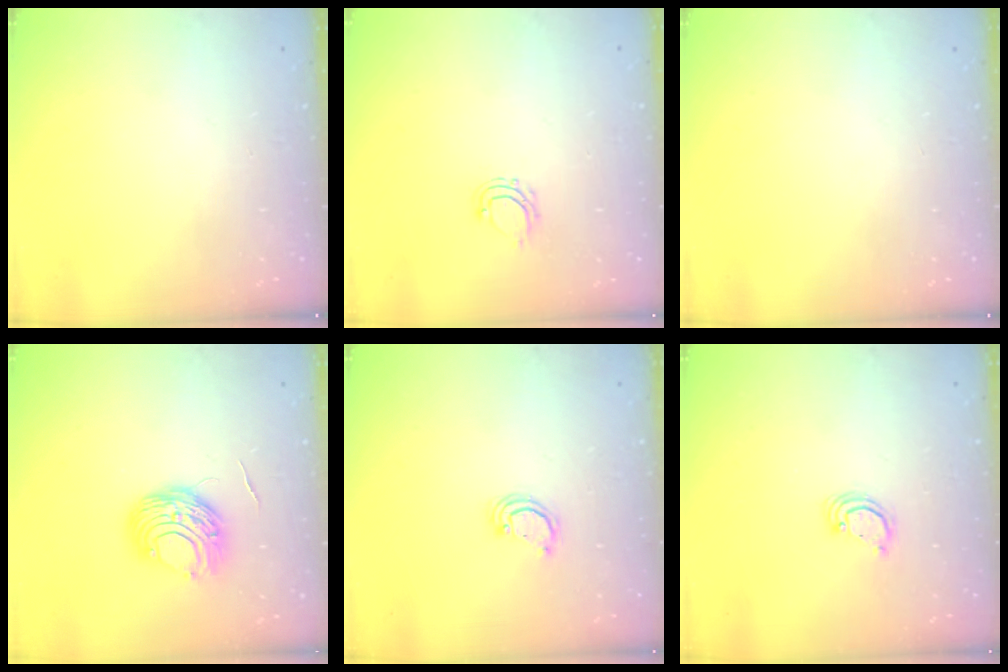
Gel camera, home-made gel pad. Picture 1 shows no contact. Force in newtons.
{"total": 4.5, "press": 4.4, "slide": 0.6}
{"total": 0.0}
{"total": 9.4, "press": 9.3, "slide": 0.6}
{"total": 2.1, "press": 2.1, "slide": 0.1}
{"total": 2.6, "press": 2.6, "slide": 0.2}